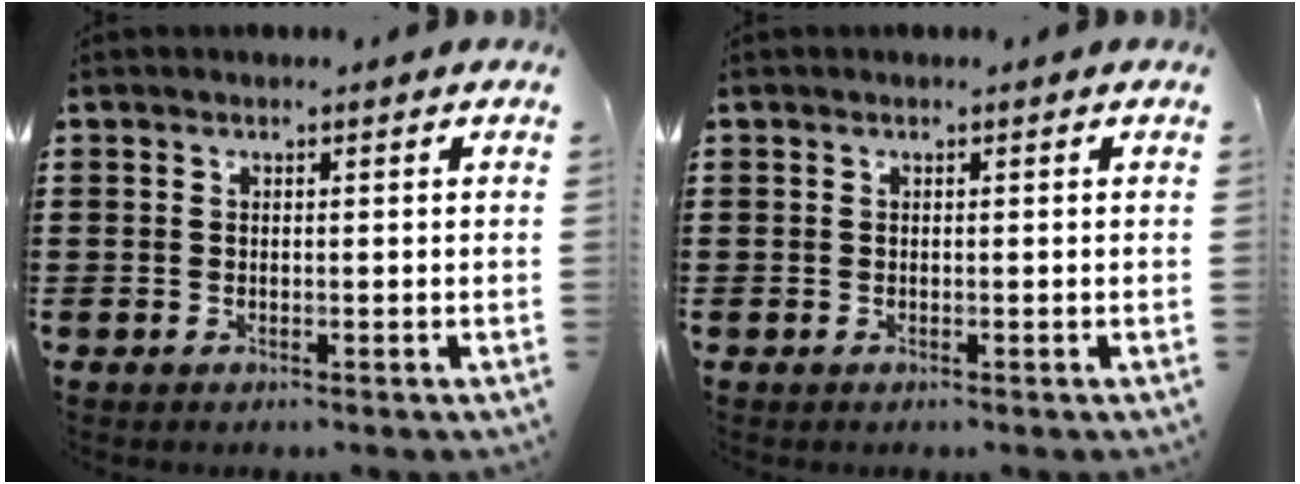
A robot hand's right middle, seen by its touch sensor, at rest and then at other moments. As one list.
[{"total": 0.0}]